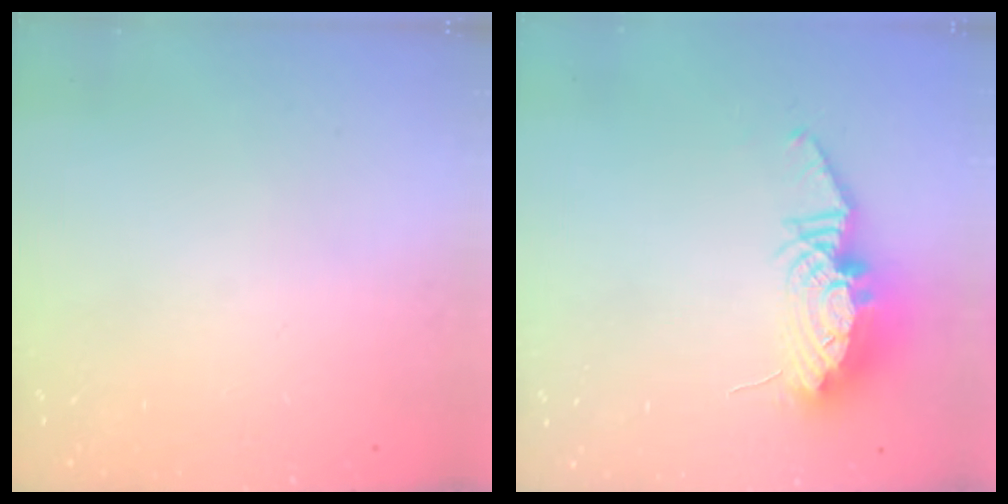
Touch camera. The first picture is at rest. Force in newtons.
{"total": 13.1, "press": 13.0, "slide": 1.2}